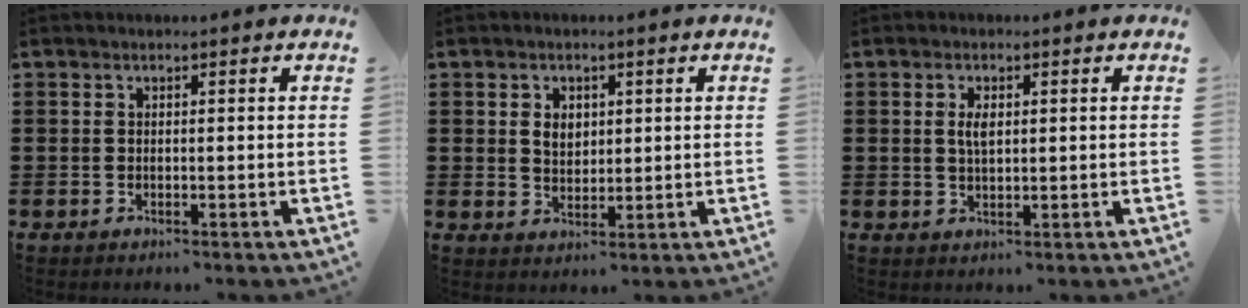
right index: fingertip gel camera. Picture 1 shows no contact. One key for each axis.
{"total": 3.0, "fx": 0.8, "fy": 2.1, "fz": 1.9, "tx": -0.036, "ty": 0.006, "tz": 0.012}
{"total": 2.5, "fx": 0.6, "fy": 1.0, "fz": 2.3, "tx": -0.047, "ty": 0.006, "tz": 0.008}